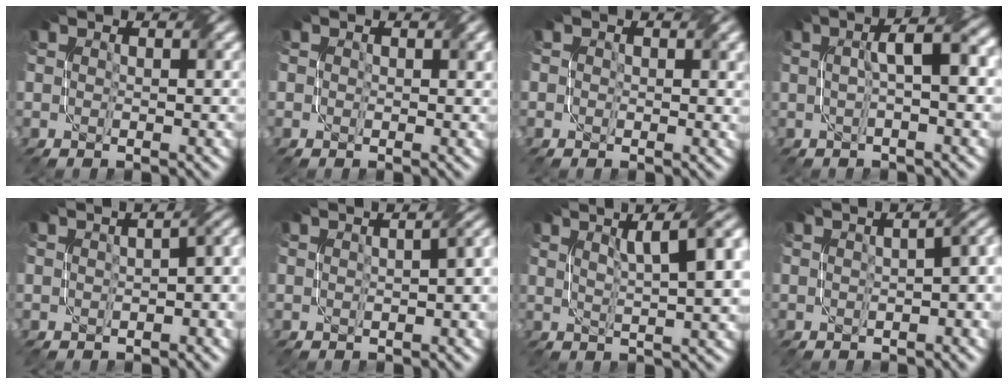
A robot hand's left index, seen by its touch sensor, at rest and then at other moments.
{"total": 1.0, "force": [0.4, 0.8, 0.5], "torque": [0.001, 0.001, 0.007]}
{"total": 1.4, "force": [0.5, 1.2, 0.6], "torque": [0.002, -0.003, 0.009]}
{"total": 4.6, "force": [0.5, 1.0, 4.4], "torque": [-0.067, 0.020, 0.010]}
{"total": 5.0, "force": [-0.5, 2.3, 4.4], "torque": [-0.025, 0.007, 0.001]}
{"total": 5.8, "force": [0.3, 2.9, 5.0], "torque": [-0.024, 0.018, -0.001]}
{"total": 8.3, "force": [3.4, 2.5, 7.2], "torque": [-0.067, 0.034, 0.043]}
{"total": 5.8, "force": [-0.2, 2.8, 5.1], "torque": [-0.021, 0.013, -0.003]}